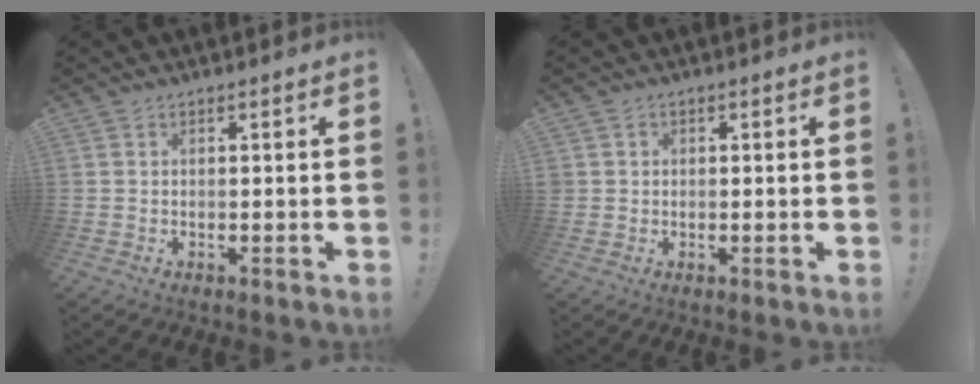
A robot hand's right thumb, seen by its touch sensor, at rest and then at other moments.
{"total": 1.5, "force": [0.2, 1.4, 0.3], "torque": [-0.001, 0.002, 0.004]}